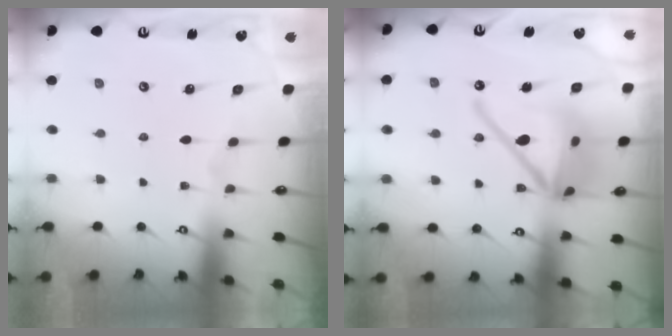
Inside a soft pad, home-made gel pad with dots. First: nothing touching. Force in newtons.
{"total": 18.8, "press": 18.6, "slide": 3.0}